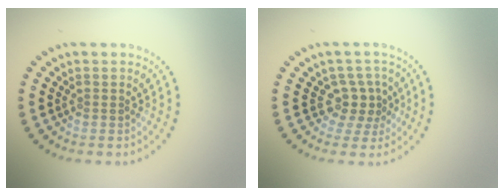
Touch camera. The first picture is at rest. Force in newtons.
{"total": 2.5, "press": 1.8, "slide": 1.7}